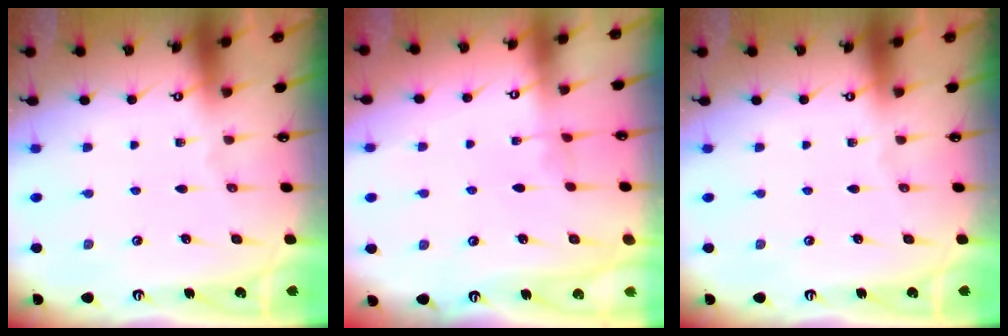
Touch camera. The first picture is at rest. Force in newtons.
{"total": 3.3, "press": 3.3, "slide": 0.1}
{"total": 0.0}